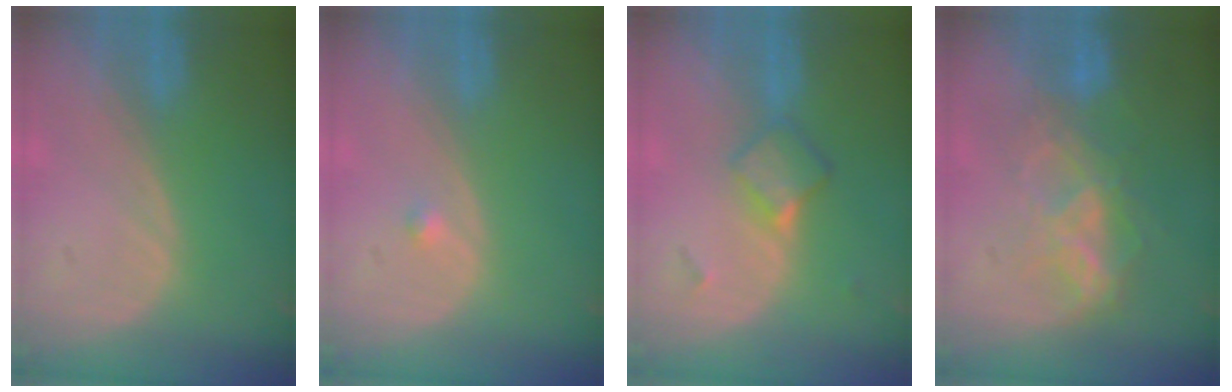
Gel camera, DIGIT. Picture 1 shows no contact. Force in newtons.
{"total": 0.8, "press": 0.6, "slide": 0.4}
{"total": 4.8, "press": 4.2, "slide": 2.4}
{"total": 6.6, "press": 6.5, "slide": 1.3}